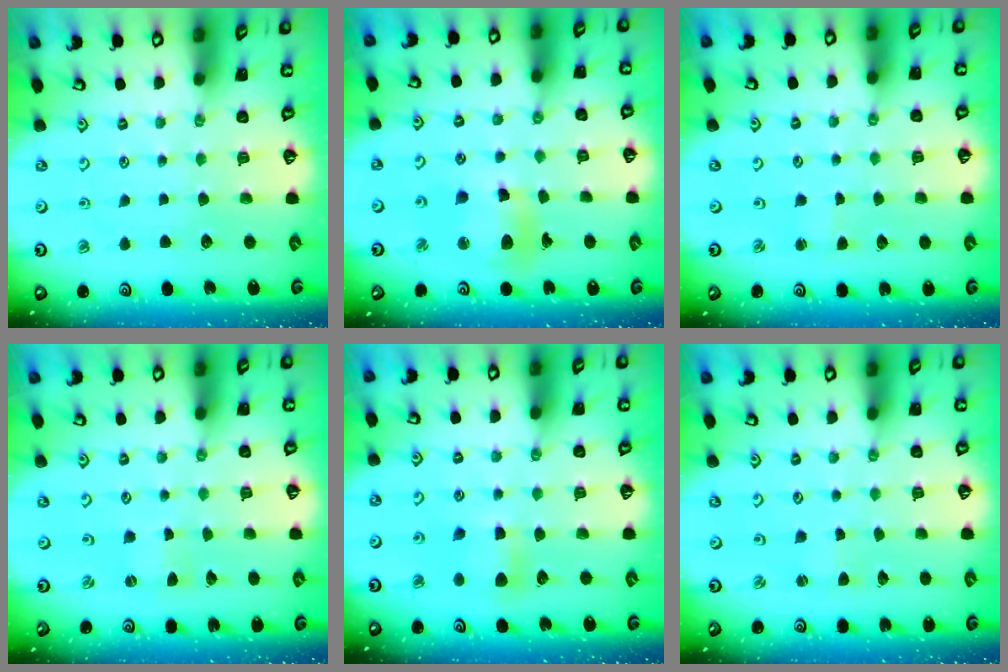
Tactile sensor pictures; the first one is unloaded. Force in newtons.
{"total": 11.8, "press": 11.5, "slide": 2.5}
{"total": 0.8, "press": 0.8, "slide": 0.2}
{"total": 0.0}
{"total": 6.5, "press": 6.5, "slide": 0.6}
{"total": 0.8, "press": 0.8, "slide": 0.1}